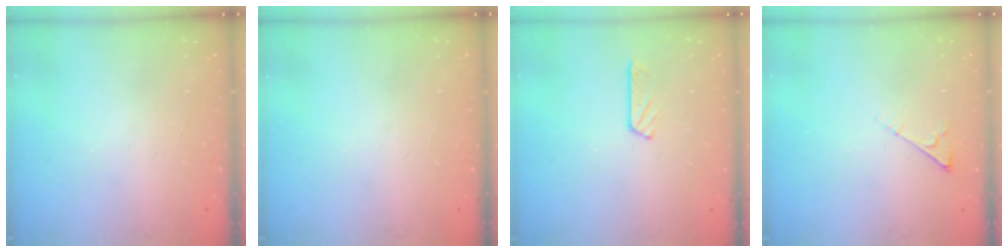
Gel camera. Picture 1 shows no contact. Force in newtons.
{"total": 0.0}
{"total": 3.4, "press": 3.4, "slide": 0.3}
{"total": 4.5, "press": 4.5, "slide": 0.5}